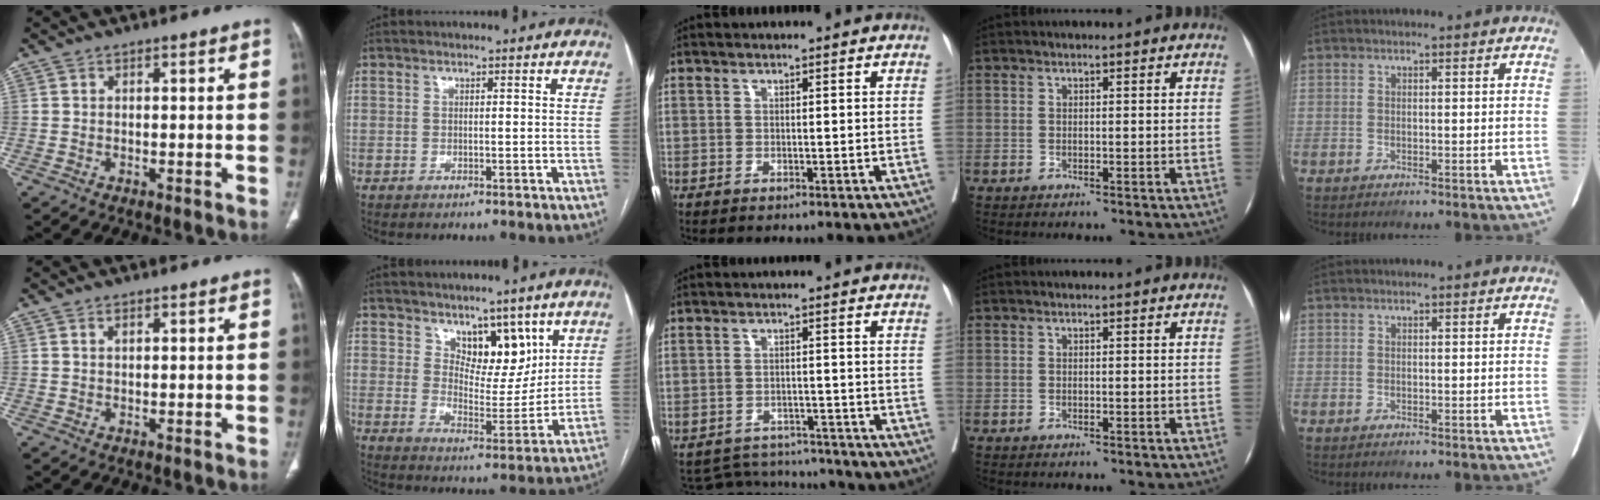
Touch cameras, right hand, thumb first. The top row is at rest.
{"thumb": {"total": 0.9, "force": [0.5, 0.4, 0.6], "torque": [-0.008, 0.002, 0.008]}, "index": {"total": 8.2, "force": [5.2, 4.0, 4.8], "torque": [-0.067, -0.010, 0.092]}, "middle": {"total": 6.6, "force": [-6.4, 1.4, -0.9], "torque": [0.014, 0.016, -0.091]}}